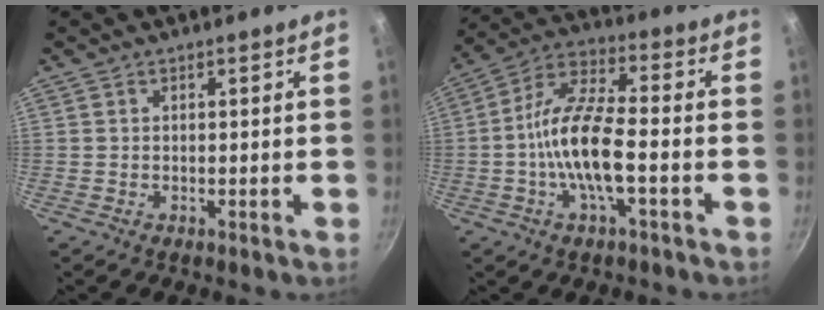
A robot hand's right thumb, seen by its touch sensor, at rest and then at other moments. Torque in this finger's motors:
{"motor_torque": [0.30, 1.21, 2.01, -0.76, 0.67]}